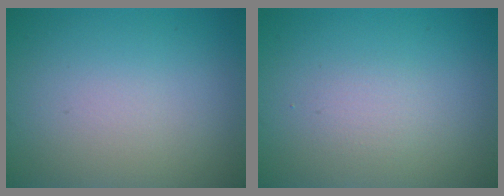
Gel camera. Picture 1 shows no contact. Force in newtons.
{"total": 1.1, "press": 1.1, "slide": 0.2}